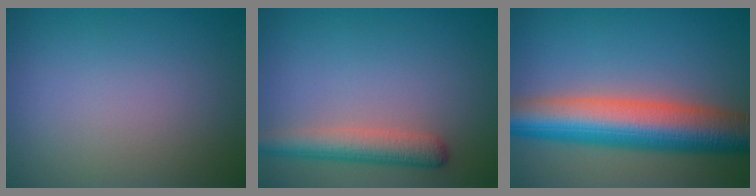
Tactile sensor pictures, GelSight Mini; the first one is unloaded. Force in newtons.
{"total": 3.6, "press": 3.6, "slide": 0.2}
{"total": 10.5, "press": 10.5, "slide": 0.4}